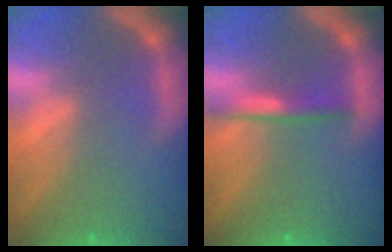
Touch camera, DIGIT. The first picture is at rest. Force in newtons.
{"total": 2.4}